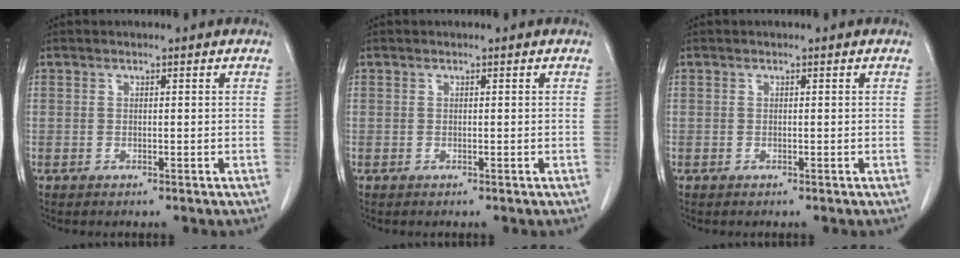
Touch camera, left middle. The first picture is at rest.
{"total": 0.0}
{"total": 0.0}